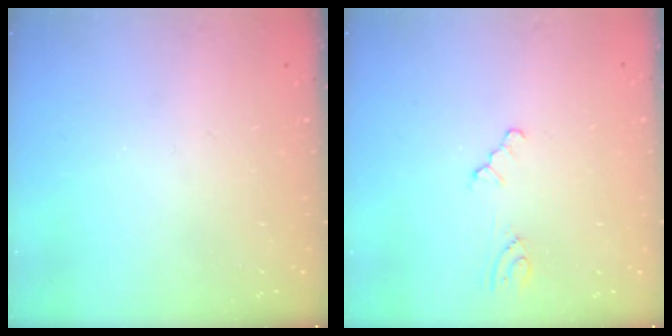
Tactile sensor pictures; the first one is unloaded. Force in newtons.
{"total": 2.5, "press": 2.5, "slide": 0.5}